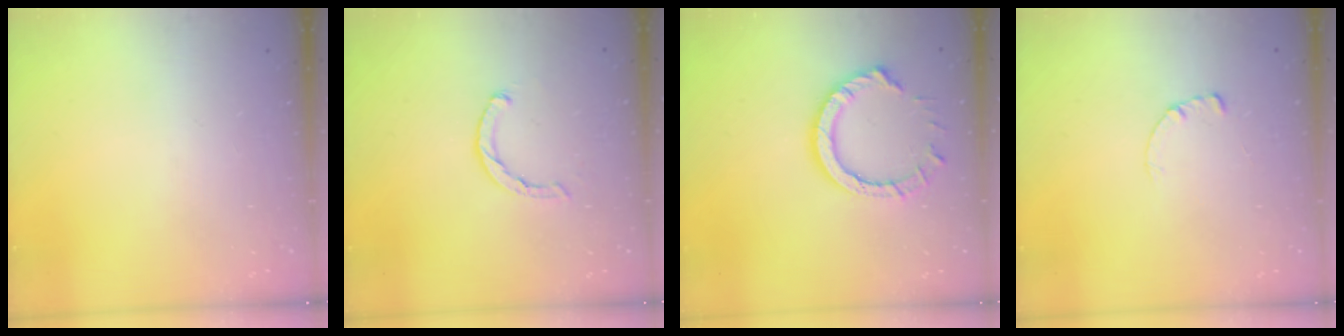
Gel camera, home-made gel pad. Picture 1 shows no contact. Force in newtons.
{"total": 1.4, "press": 1.3, "slide": 0.3}
{"total": 10.6, "press": 10.6, "slide": 0.9}
{"total": 0.7, "press": 0.7, "slide": 0.2}